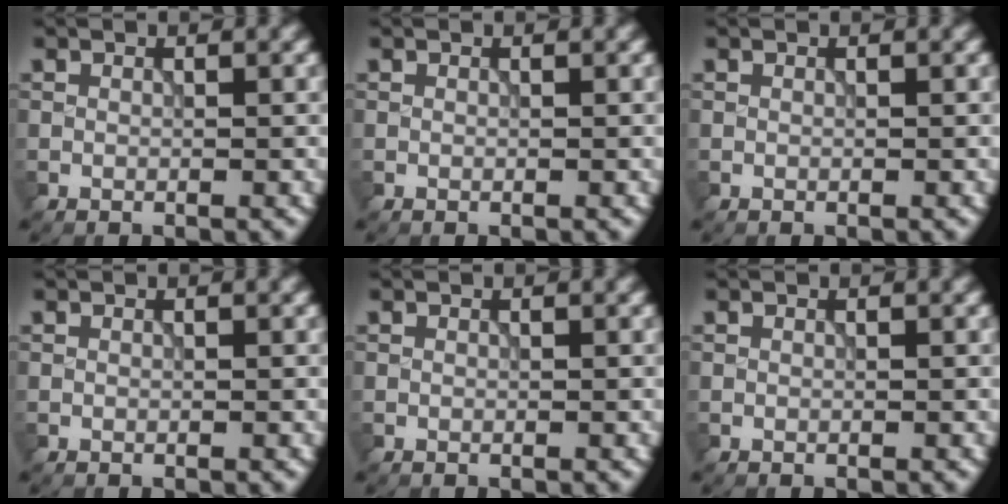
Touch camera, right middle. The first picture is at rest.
{"total": 0.0}
{"total": 0.0}
{"total": 0.0}
{"total": 0.0}
{"total": 0.0}